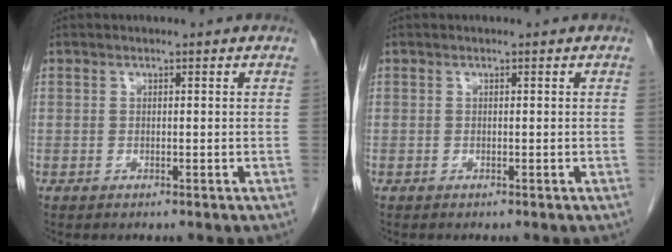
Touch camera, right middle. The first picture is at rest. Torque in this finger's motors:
{"motor_torque": [-0.08, 0.09, -0.04, -0.01]}